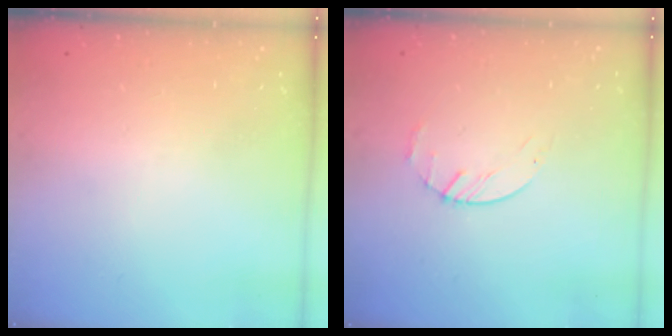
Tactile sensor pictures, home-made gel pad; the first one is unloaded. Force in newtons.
{"total": 2.2, "press": 2.2, "slide": 0.3}